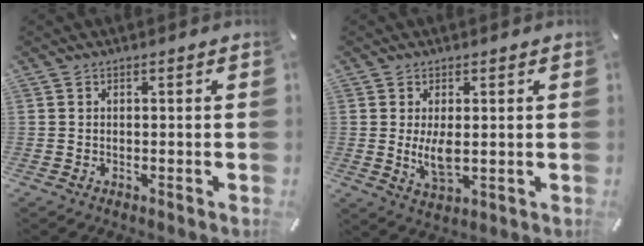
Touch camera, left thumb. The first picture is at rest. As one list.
[{"total": 5.7, "force": [0.4, 2.7, 5.1], "torque": [-0.107, -0.007, 0.003]}]